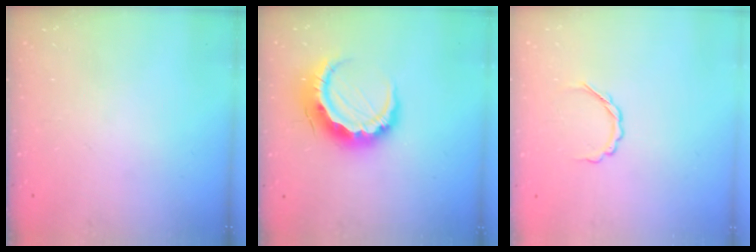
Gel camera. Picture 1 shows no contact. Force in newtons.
{"total": 13.8, "press": 13.8, "slide": 0.5}
{"total": 3.6, "press": 3.5, "slide": 0.8}